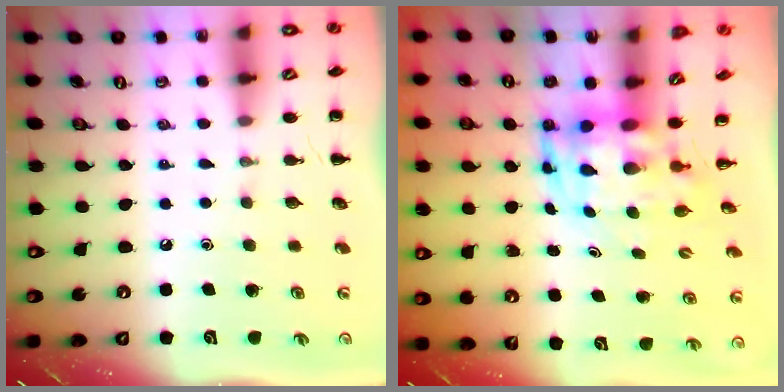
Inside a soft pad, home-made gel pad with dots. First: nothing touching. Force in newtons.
{"total": 4.5, "press": 4.3, "slide": 1.3}